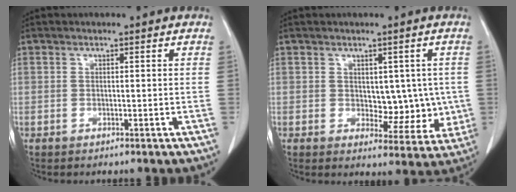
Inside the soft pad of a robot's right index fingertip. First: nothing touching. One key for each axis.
{"total": 6.6, "fx": 0.4, "fy": 4.2, "fz": 5.0, "tx": -0.044, "ty": 0.004, "tz": 0.018}